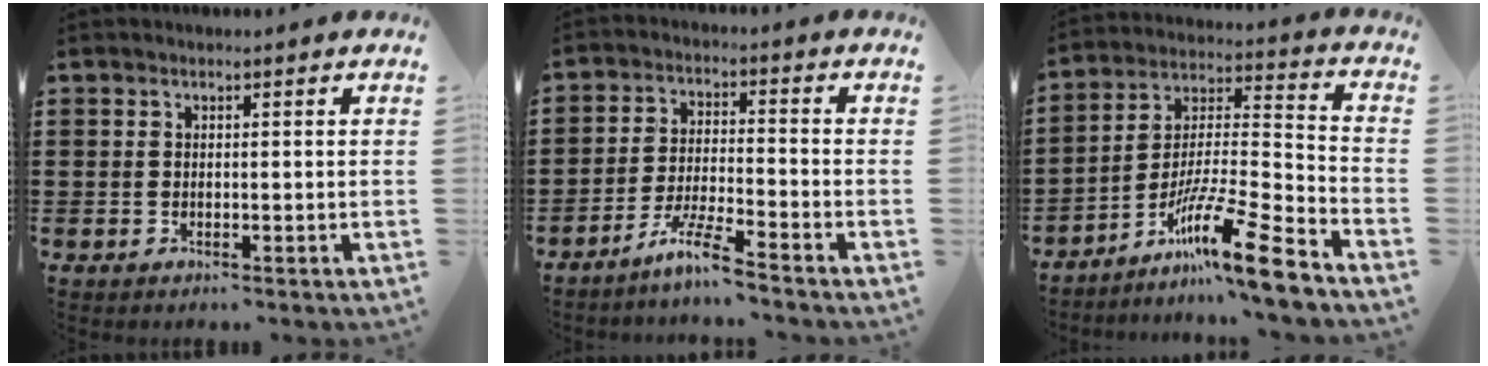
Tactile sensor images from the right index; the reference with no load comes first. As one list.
[{"total": 6.3, "force": [-5.4, -0.5, 3.2], "torque": [-0.081, -0.014, -0.109]}, {"total": 13.3, "force": [-9.9, 0.2, 8.9], "torque": [-0.147, 0.012, -0.186]}]